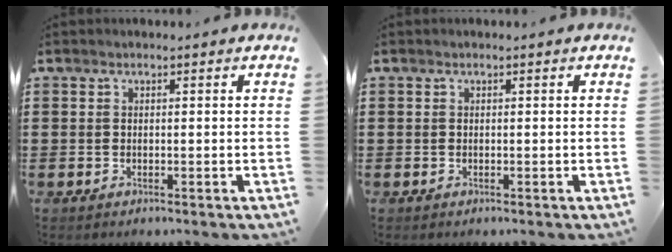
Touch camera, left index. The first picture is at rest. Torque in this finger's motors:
{"motor_torque": [0.01, -0.01, 0.00, 0.00]}